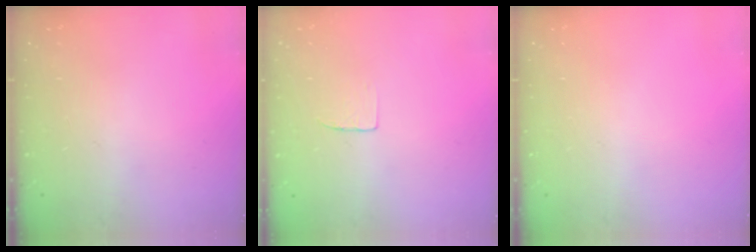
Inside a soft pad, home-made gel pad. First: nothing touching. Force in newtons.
{"total": 3.4, "press": 3.4, "slide": 0.3}
{"total": 0.0}